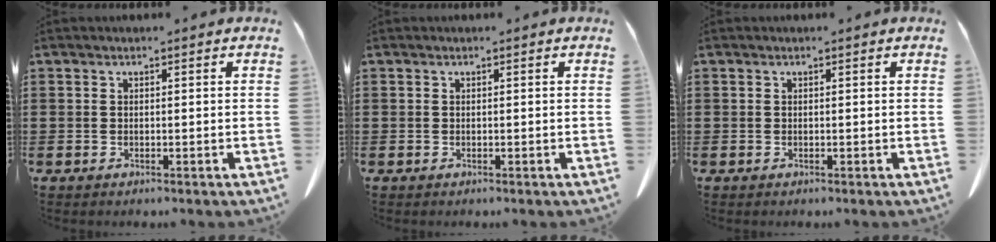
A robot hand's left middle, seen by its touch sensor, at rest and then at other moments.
{"total": 0.0}
{"total": 0.0}